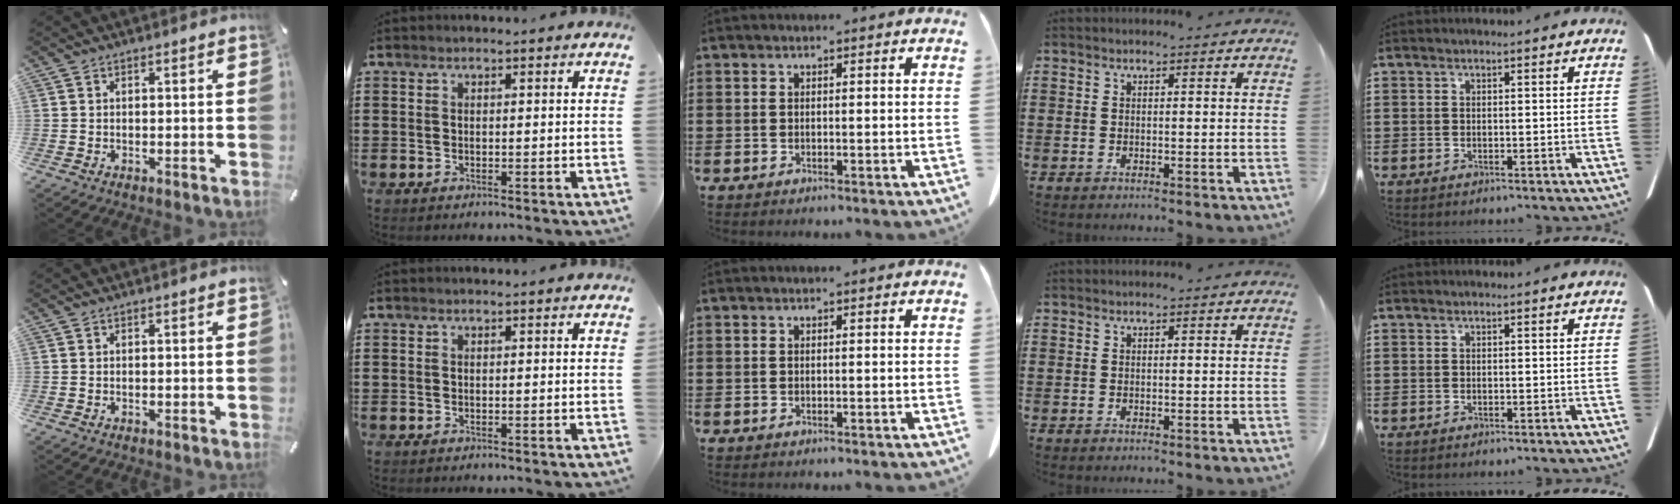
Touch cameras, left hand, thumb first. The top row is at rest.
{}